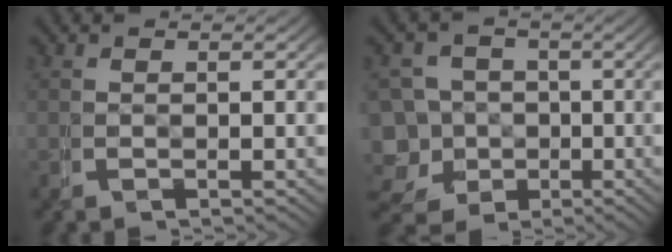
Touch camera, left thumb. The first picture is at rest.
{"total": 11.0, "force": [-3.4, 9.7, 3.9], "torque": [-0.107, -0.053, -0.051]}